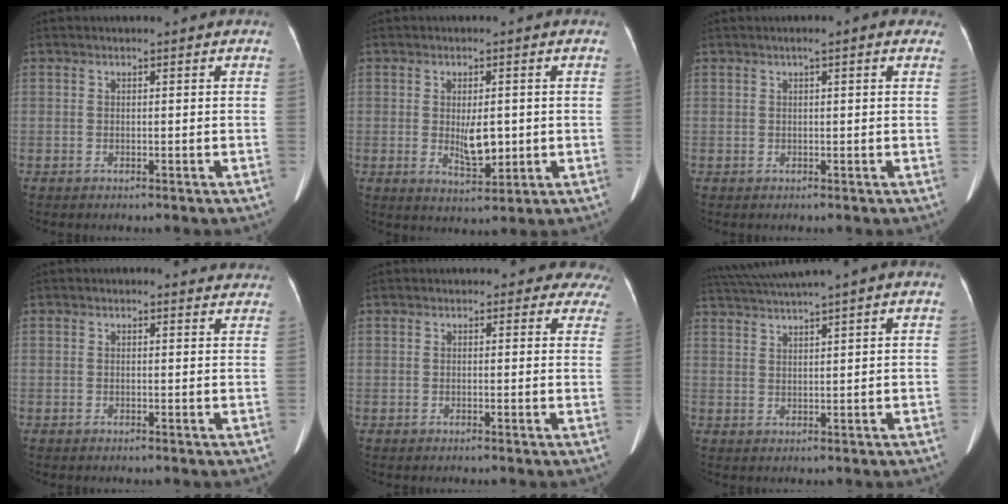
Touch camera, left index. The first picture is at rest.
{"total": 5.0, "force": [-0.2, 1.9, 4.7], "torque": [-0.082, -0.010, 0.006]}
{"total": 3.2, "force": [1.9, 0.6, 2.5], "torque": [-0.029, 0.019, 0.021]}
{"total": 2.5, "force": [2.1, 1.4, 0.1], "torque": [0.006, 0.001, 0.003]}
{"total": 5.4, "force": [4.7, 2.7, -0.1], "torque": [0.042, -0.010, 0.014]}
{"total": 6.6, "force": [5.1, -1.1, 3.9], "torque": [-0.075, 0.029, 0.091]}